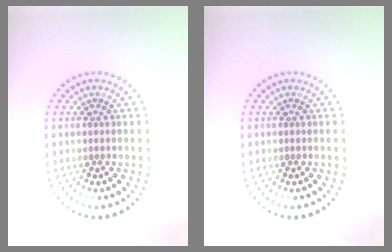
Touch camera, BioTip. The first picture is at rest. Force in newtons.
{"total": 0.0}